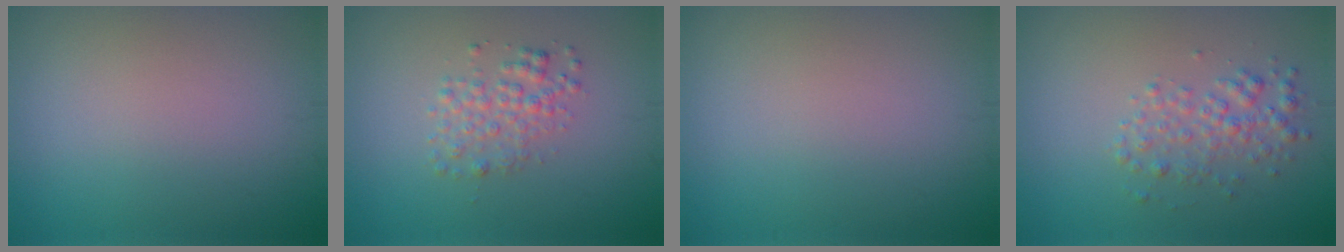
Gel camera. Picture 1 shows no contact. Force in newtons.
{"total": 2.3, "press": 2.3, "slide": 0.1}
{"total": 0.0}
{"total": 2.3, "press": 2.3, "slide": 0.1}